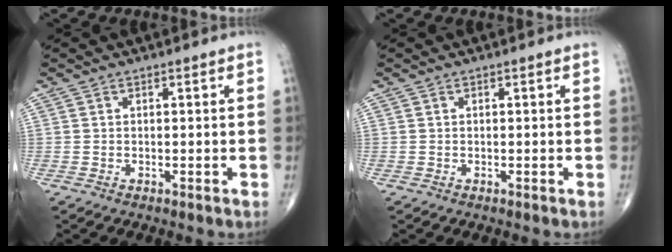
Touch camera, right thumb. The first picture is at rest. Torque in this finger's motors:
{"motor_torque": [0.22, -0.07, -0.14, -0.08, 0.02]}